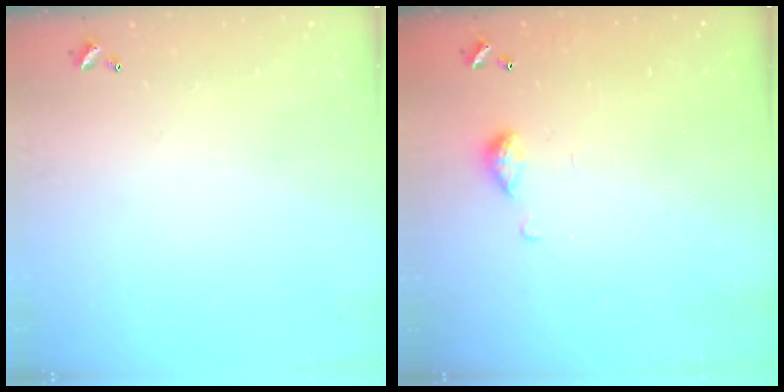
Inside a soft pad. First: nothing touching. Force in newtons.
{"total": 5.6, "press": 5.5, "slide": 0.7}